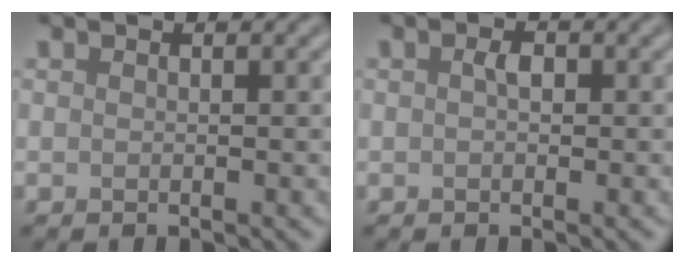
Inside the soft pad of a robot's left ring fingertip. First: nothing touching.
{"total": 1.2, "force": [0.1, 0.7, 0.9], "torque": [-0.016, 0.002, 0.001]}